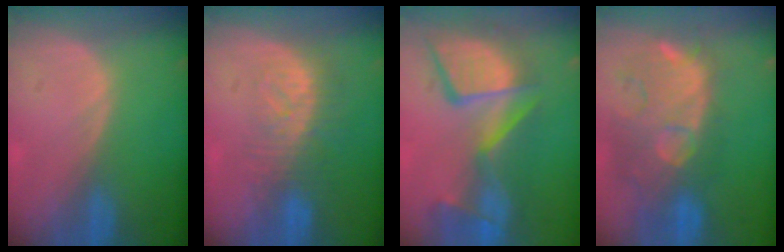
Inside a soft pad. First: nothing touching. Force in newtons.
{"total": 8.3, "press": 7.2, "slide": 4.1}
{"total": 13.4, "press": 11.3, "slide": 7.3}
{"total": 12.2, "press": 11.0, "slide": 5.4}